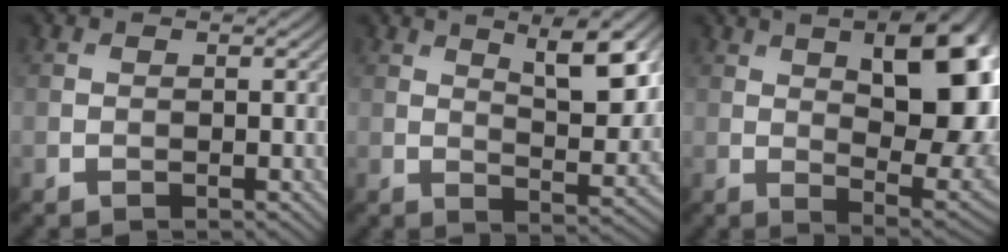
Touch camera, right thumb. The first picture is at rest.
{"total": 8.9, "force": [4.2, 2.7, 7.3], "torque": [-0.114, -0.002, 0.068]}
{"total": 16.3, "force": [4.3, 7.3, 13.9], "torque": [-0.191, 0.015, 0.058]}